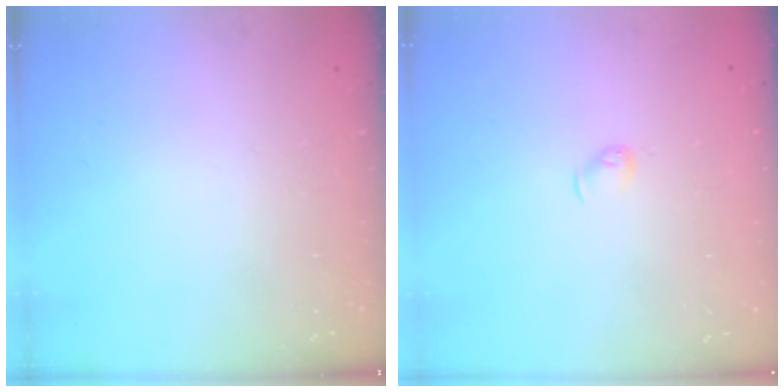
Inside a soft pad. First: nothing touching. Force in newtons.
{"total": 3.3, "press": 3.2, "slide": 0.6}